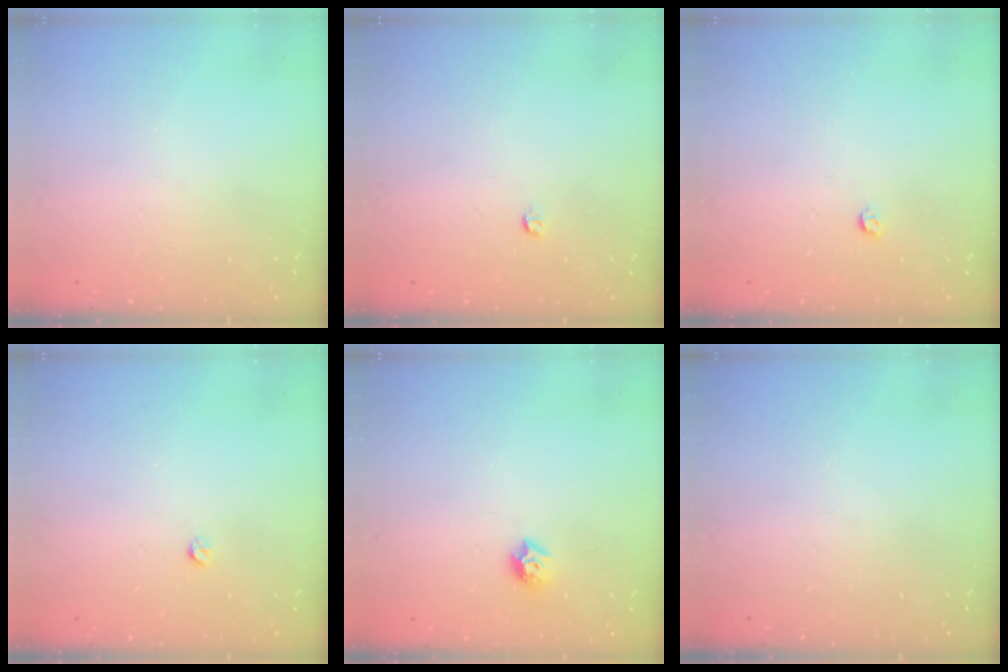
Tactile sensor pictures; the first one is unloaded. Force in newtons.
{"total": 3.0, "press": 2.9, "slide": 0.4}
{"total": 3.2, "press": 3.2, "slide": 0.4}
{"total": 2.8, "press": 2.8, "slide": 0.5}
{"total": 6.7, "press": 6.6, "slide": 0.9}
{"total": 0.0}